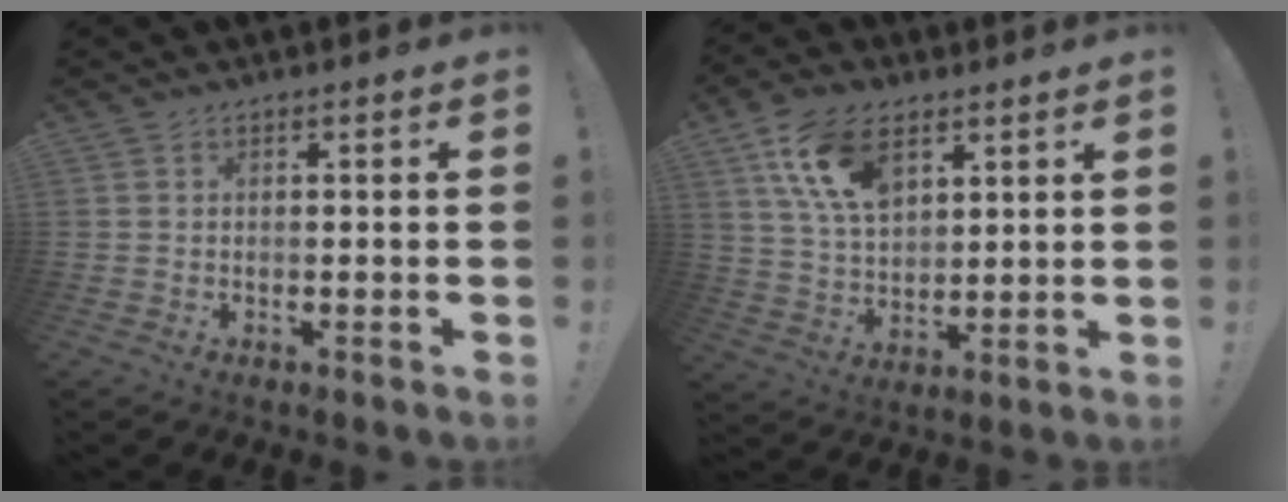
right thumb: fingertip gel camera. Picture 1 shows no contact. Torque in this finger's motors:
{"motor_torque": [1.68, 1.83, 0.96, -0.21, 0.13]}